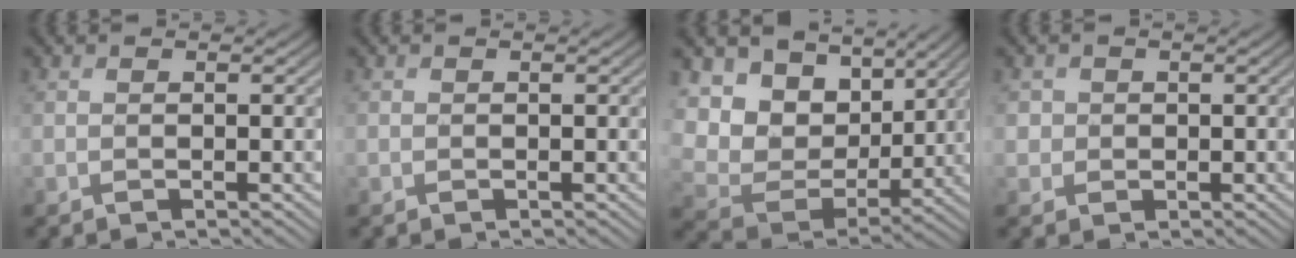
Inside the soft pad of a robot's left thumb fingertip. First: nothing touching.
{"total": 0.0}
{"total": 13.1, "force": [5.8, 9.2, 7.3], "torque": [-0.211, 0.014, 0.116]}
{"total": 1.8, "force": [0.3, 1.8, 0.2], "torque": [-0.006, -0.003, 0.006]}